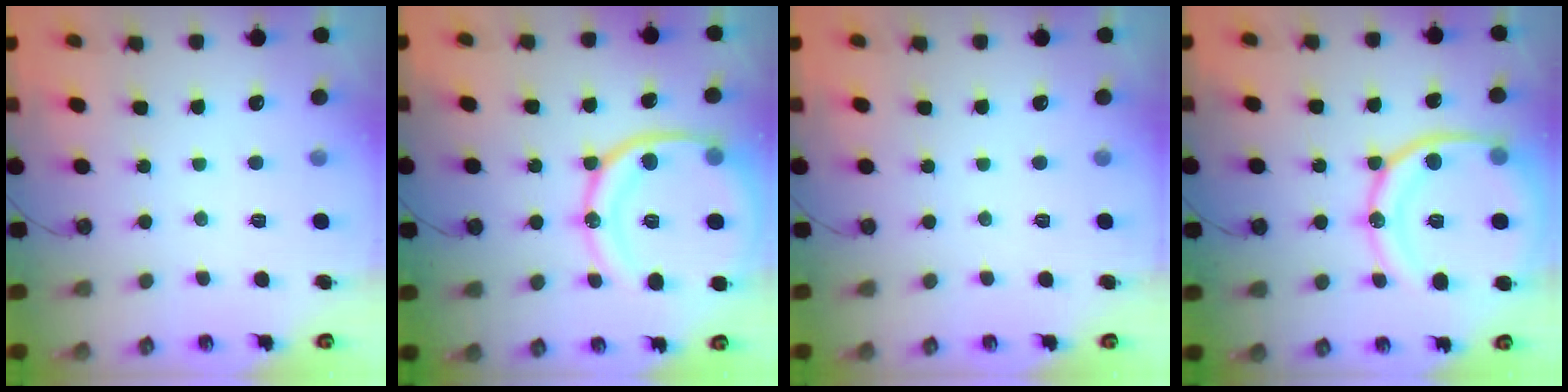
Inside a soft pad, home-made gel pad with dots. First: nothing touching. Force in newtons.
{"total": 20.3, "press": 20.2, "slide": 2.3}
{"total": 0.0}
{"total": 20.7, "press": 20.5, "slide": 2.4}